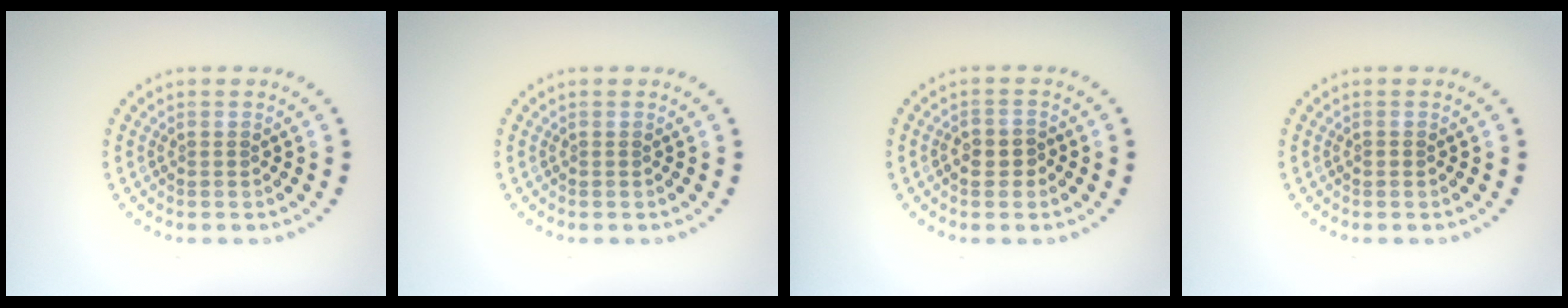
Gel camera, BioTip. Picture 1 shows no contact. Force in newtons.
{"total": 0.0}
{"total": 1.5, "press": 1.3, "slide": 0.6}
{"total": 0.6, "press": 0.5, "slide": 0.2}